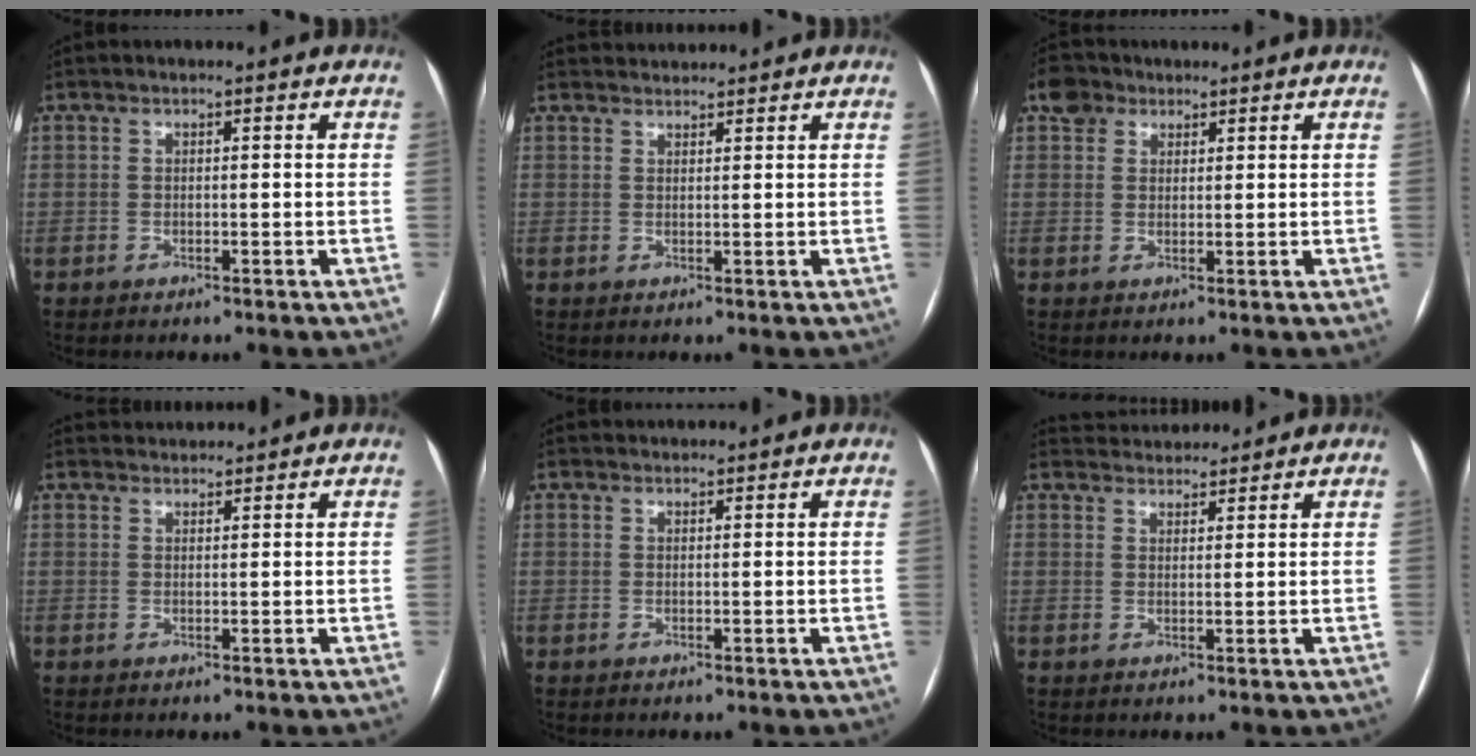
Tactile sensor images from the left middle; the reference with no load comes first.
{"total": 3.3, "force": [3.3, 0.3, 0.0], "torque": [-0.004, 0.028, 0.057]}
{"total": 3.6, "force": [2.1, 2.7, 1.0], "torque": [-0.021, 0.016, 0.038]}
{"total": 3.6, "force": [3.6, 0.4, 0.0], "torque": [-0.004, 0.029, 0.061]}
{"total": 2.3, "force": [2.3, 0.3, 0.1], "torque": [-0.005, 0.026, 0.038]}
{"total": 6.0, "force": [5.8, 1.1, 0.7], "torque": [-0.012, 0.028, 0.087]}